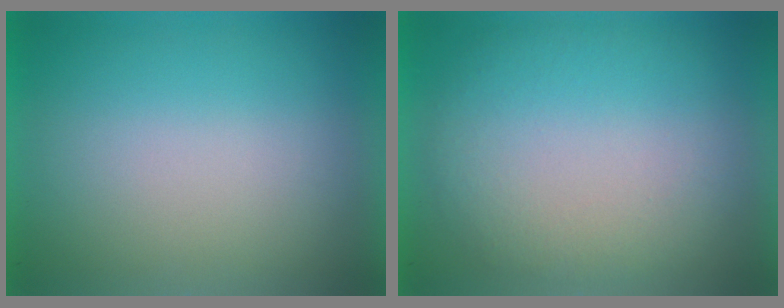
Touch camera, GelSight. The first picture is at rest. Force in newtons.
{"total": 2.2}